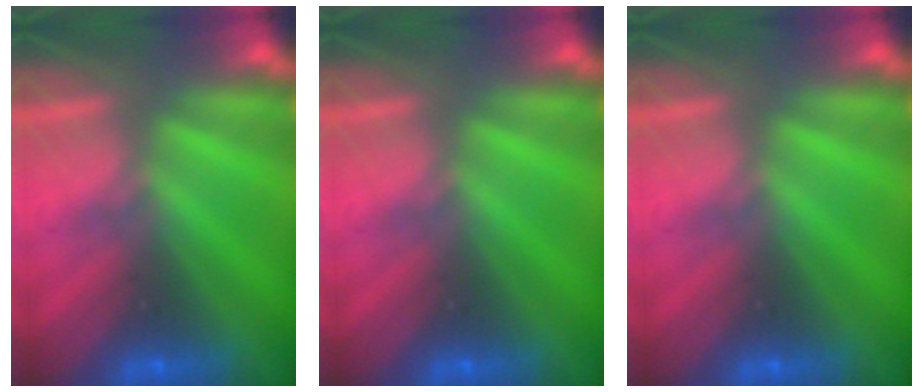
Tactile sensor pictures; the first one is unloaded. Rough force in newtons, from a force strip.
{"total": 0.0}
{"total": 0.0}